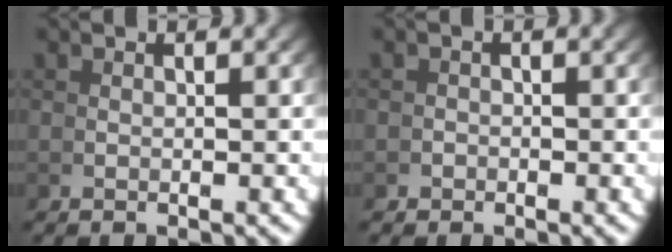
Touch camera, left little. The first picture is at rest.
{"total": 0.8, "force": [-0.6, 0.0, -0.5], "torque": [0.018, -0.002, -0.010]}